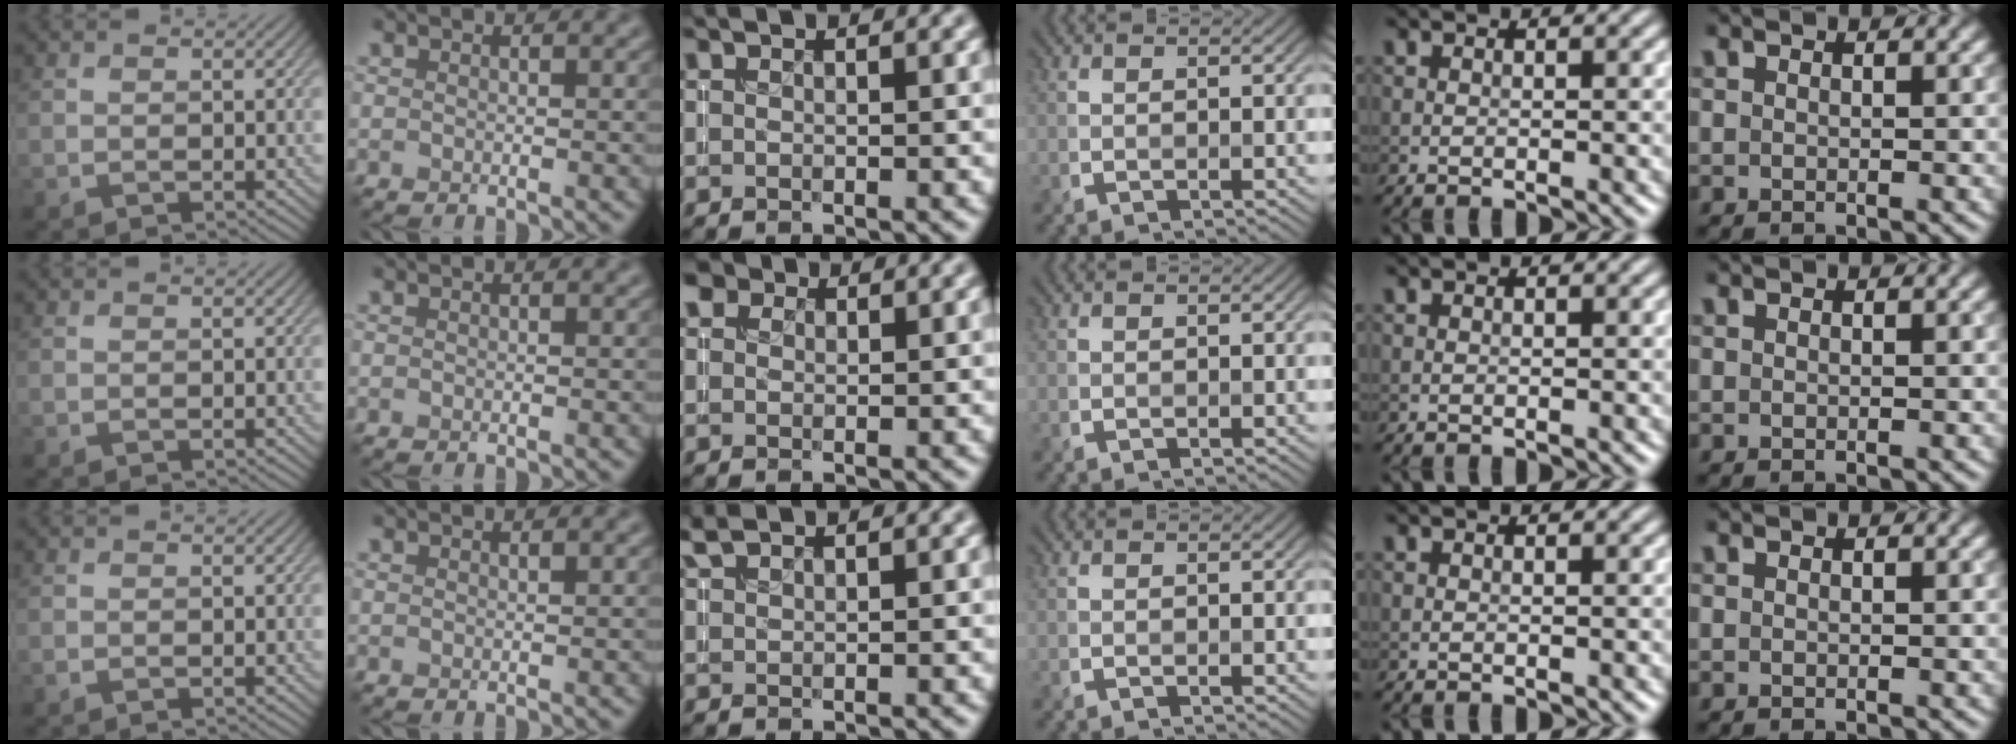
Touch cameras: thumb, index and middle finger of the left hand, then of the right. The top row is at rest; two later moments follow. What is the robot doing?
{"motion": "insert", "object": "coin"}